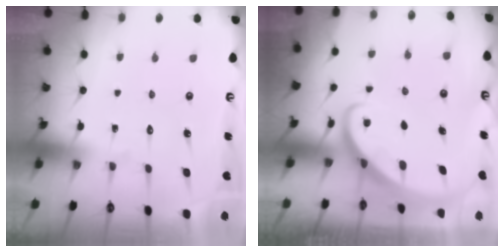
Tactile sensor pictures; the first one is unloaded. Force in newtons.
{"total": 2.6, "press": 2.6, "slide": 0.2}